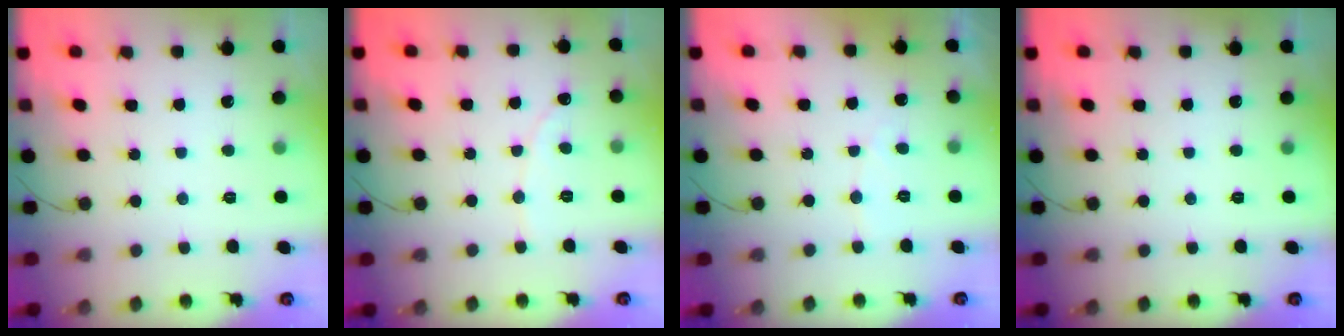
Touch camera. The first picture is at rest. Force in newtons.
{"total": 1.9, "press": 1.9, "slide": 0.1}
{"total": 2.6, "press": 2.6, "slide": 0.2}
{"total": 0.0}